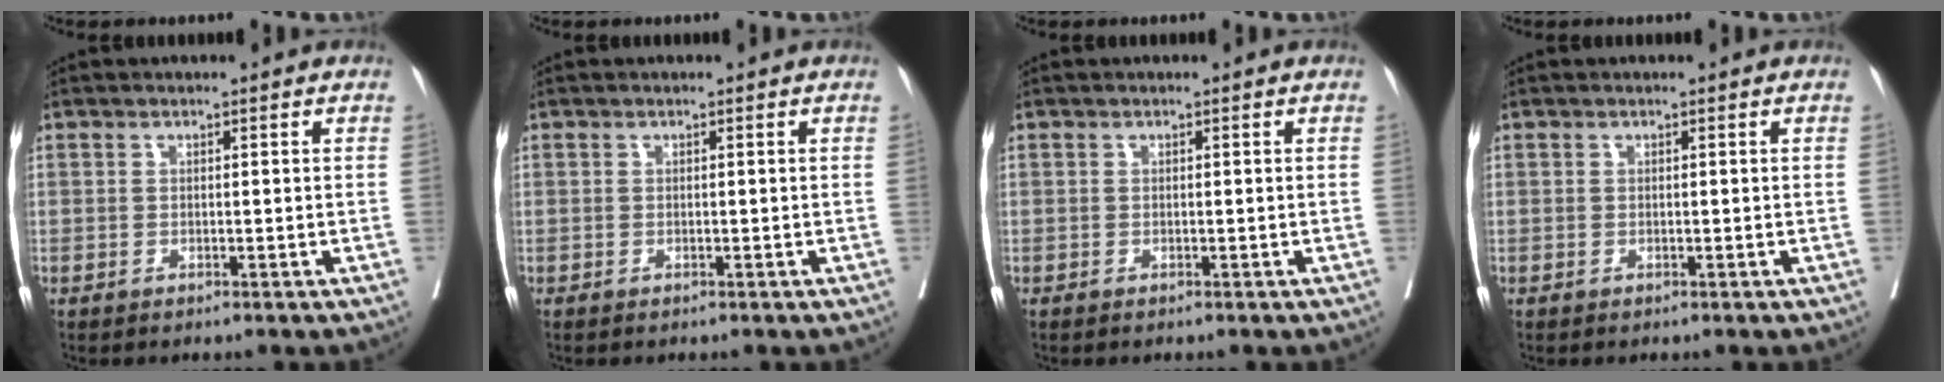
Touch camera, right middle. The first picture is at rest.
{"total": 0.0}
{"total": 0.0}
{"total": 0.0}